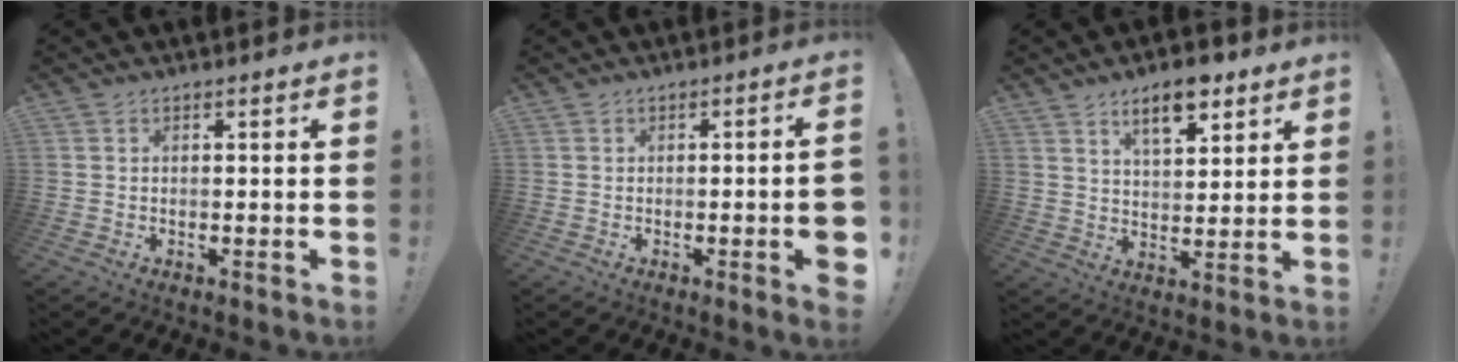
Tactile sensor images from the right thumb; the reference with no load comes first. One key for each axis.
{"total": 5.7, "fx": -1.5, "fy": 0.3, "fz": 5.5, "tx": -0.078, "ty": -0.003, "tz": -0.019}
{"total": 9.7, "fx": 6.3, "fy": 4.0, "fz": 6.1, "tx": -0.077, "ty": -0.033, "tz": 0.109}